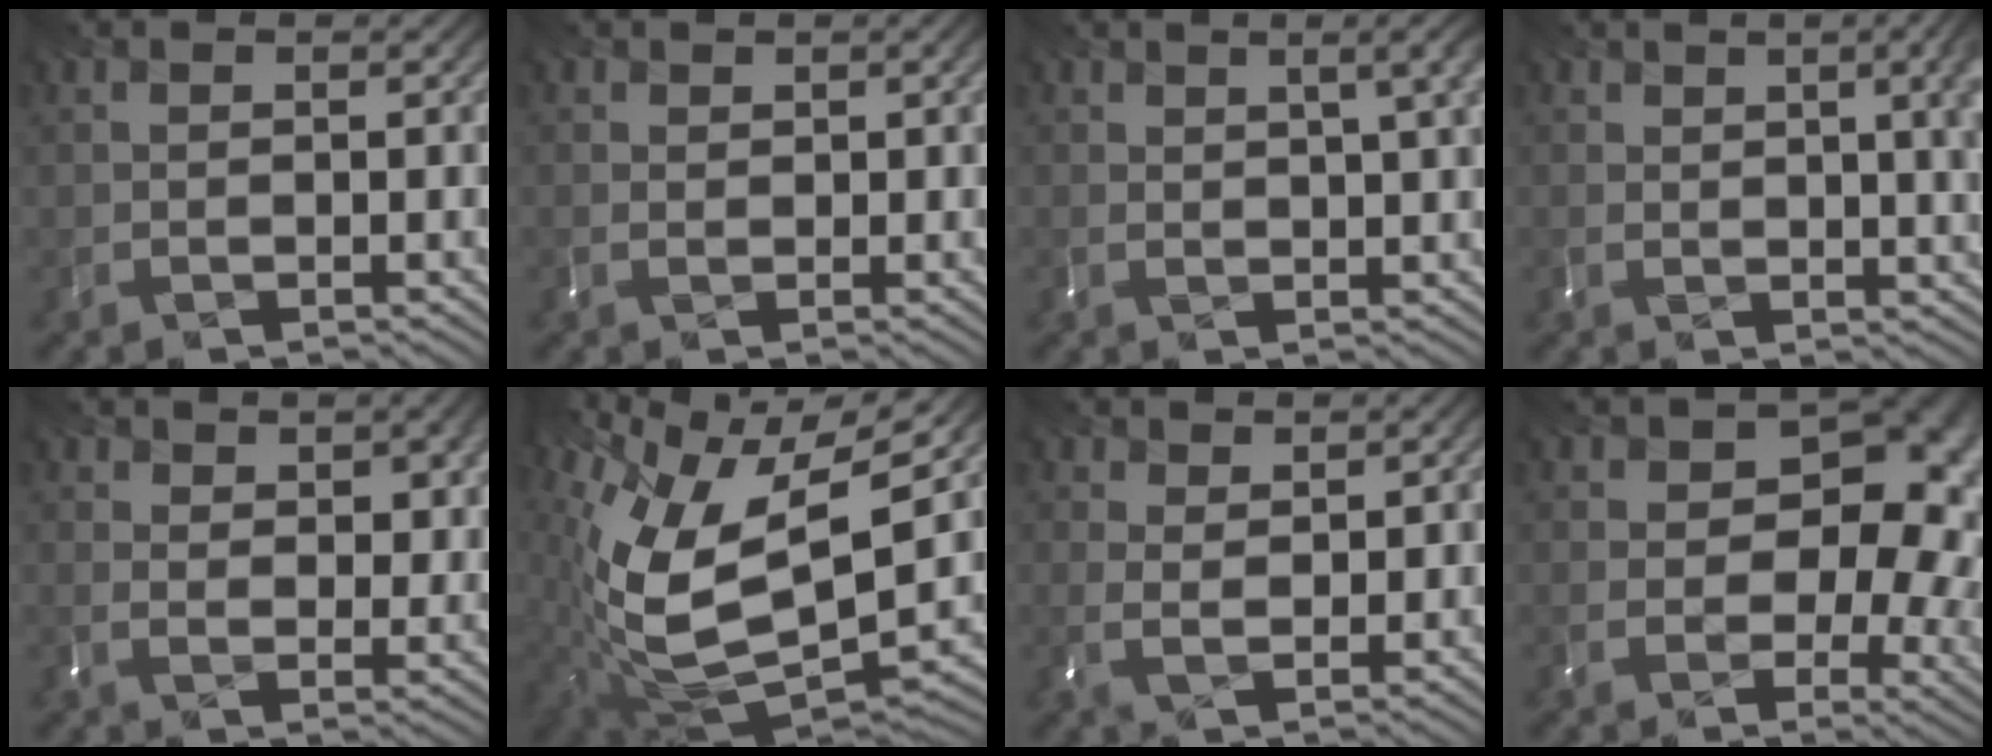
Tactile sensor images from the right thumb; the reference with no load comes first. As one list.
[{"total": 0.8, "force": [0.2, -0.3, -0.7], "torque": [-0.003, -0.007, 0.032]}, {"total": 4.1, "force": [2.0, 0.9, 3.4], "torque": [-0.059, 0.008, 0.051]}, {"total": 7.7, "force": [2.4, 2.7, 6.7], "torque": [-0.092, 0.019, 0.050]}, {"total": 4.1, "force": [2.4, 2.5, 2.0], "torque": [-0.056, -0.016, 0.076]}, {"total": 13.6, "force": [0.8, 7.6, 11.3], "torque": [-0.265, -0.029, 0.042]}, {"total": 1.0, "force": [0.8, 0.1, -0.5], "torque": [-0.018, -0.010, 0.044]}, {"total": 13.9, "force": [2.1, 10.0, 9.4], "torque": [-0.131, -0.017, 0.076]}]